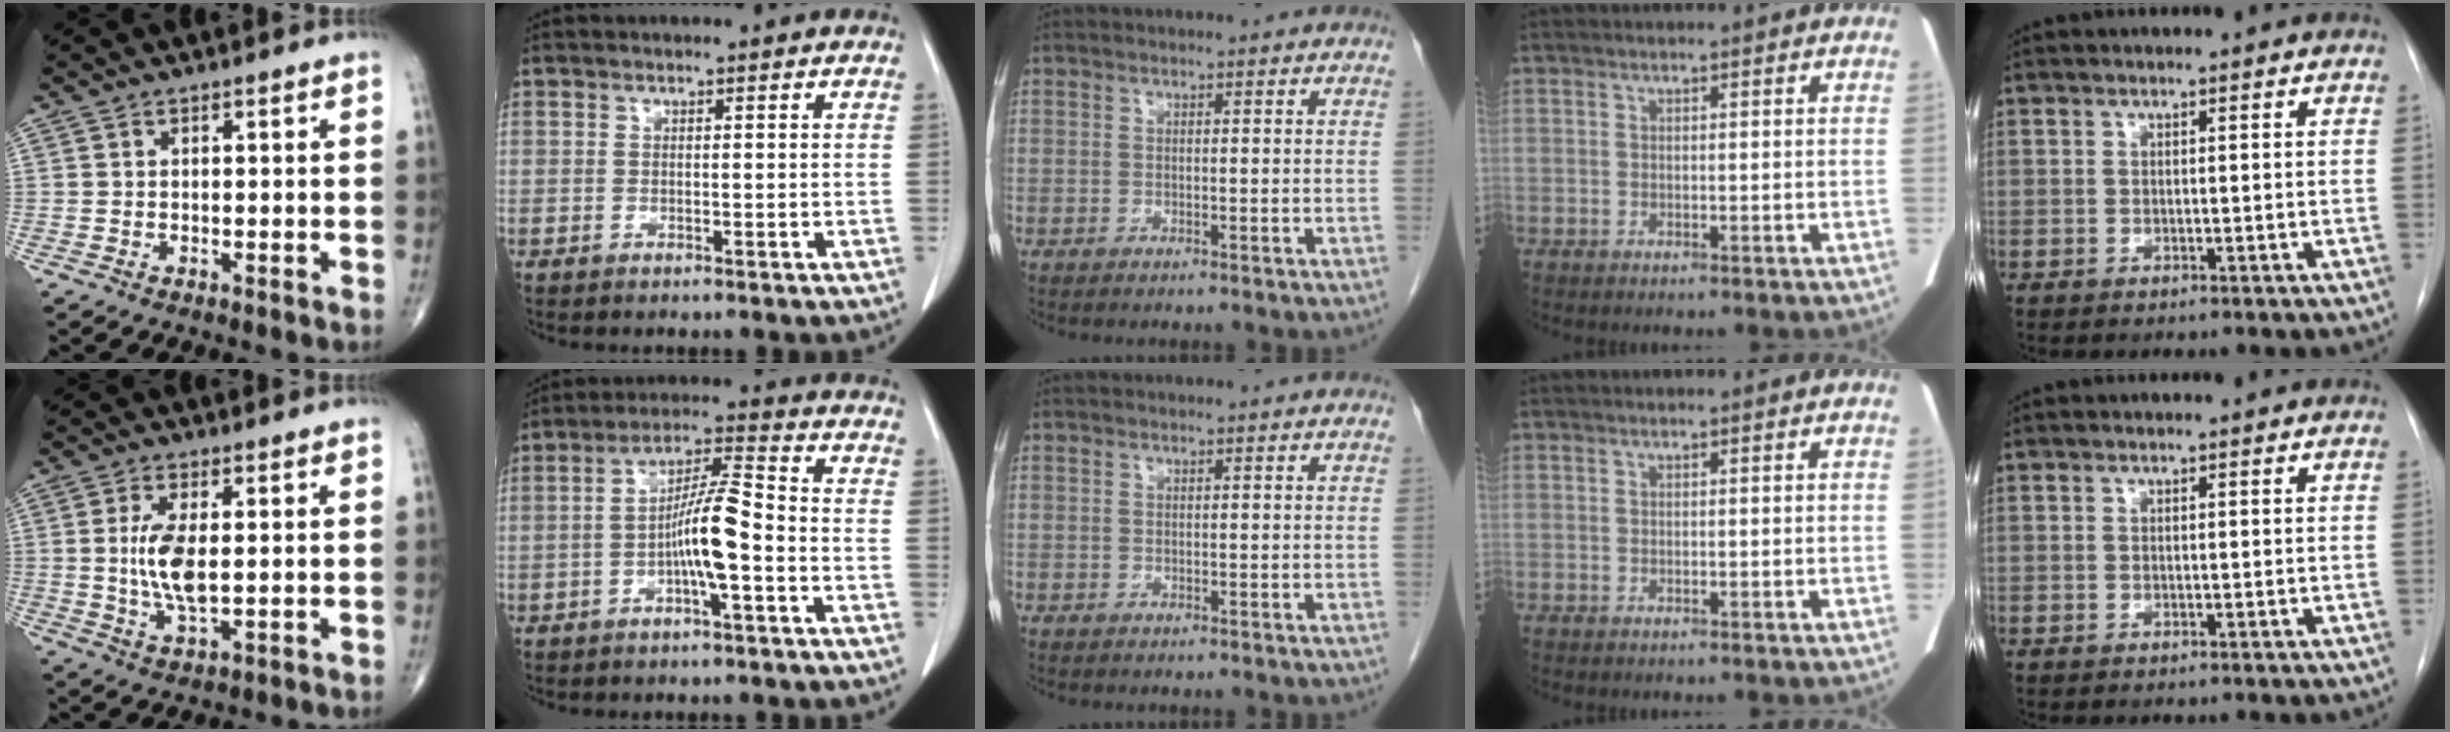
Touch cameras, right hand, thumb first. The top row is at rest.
{"thumb": {"total": 8.2, "force": [0.5, 3.3, 7.4], "torque": [-0.153, -0.013, 0.012]}, "index": {"total": 8.3, "force": [-2.3, 0.6, 7.9], "torque": [-0.150, 0.015, -0.043]}}